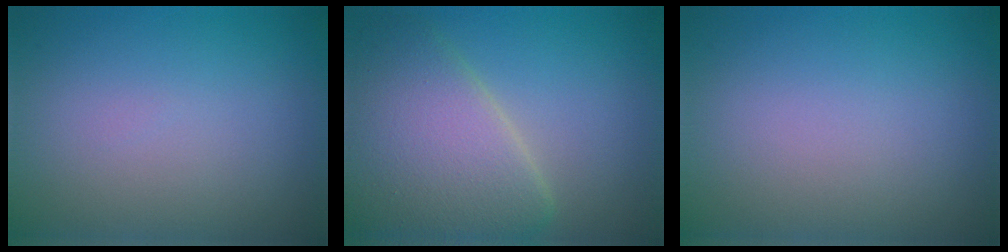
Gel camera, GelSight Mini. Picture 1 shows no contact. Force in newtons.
{"total": 7.6, "press": 7.6, "slide": 0.4}
{"total": 0.0}